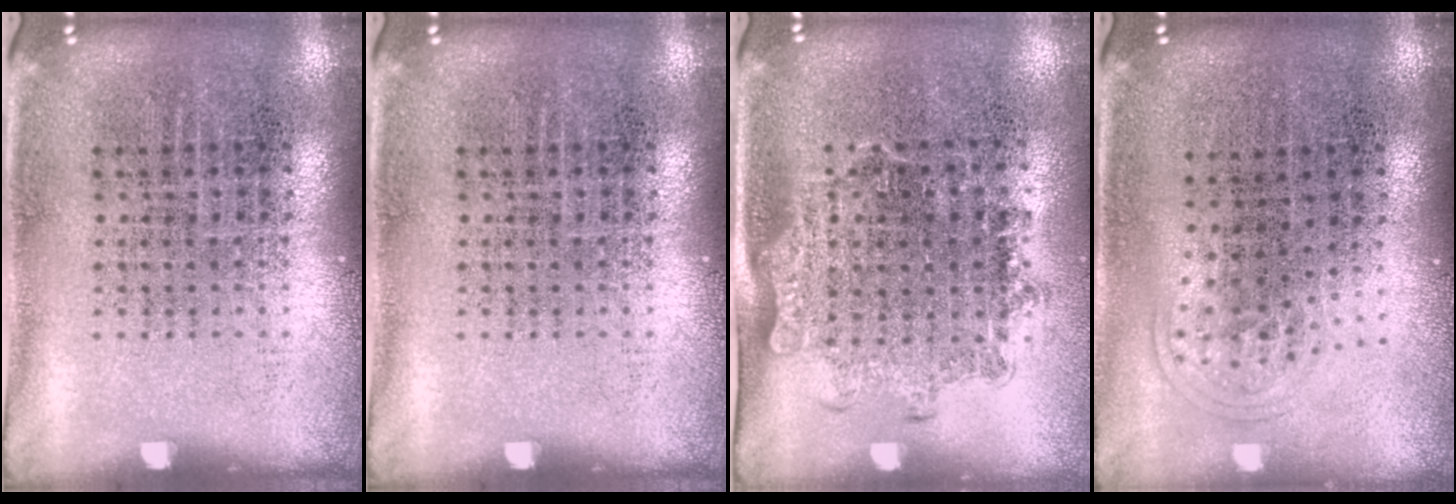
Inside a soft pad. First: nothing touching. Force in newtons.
{"total": 0.0}
{"total": 1.4, "press": 1.1, "slide": 0.8}
{"total": 1.0, "press": 0.6, "slide": 0.7}